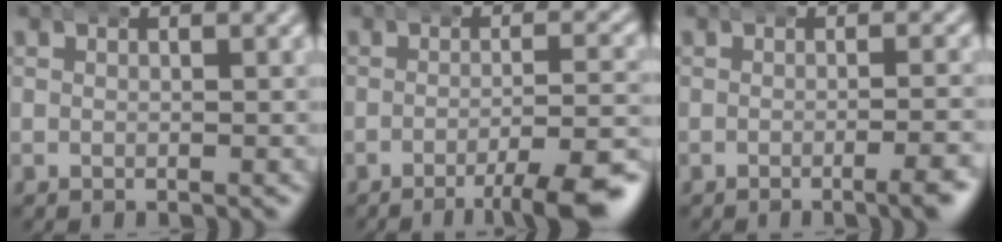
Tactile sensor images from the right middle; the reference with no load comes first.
{"total": 6.0, "force": [-4.1, 0.7, 4.3], "torque": [-0.056, -0.004, -0.064]}
{"total": 2.3, "force": [-1.3, -0.2, 1.8], "torque": [-0.027, 0.005, -0.025]}